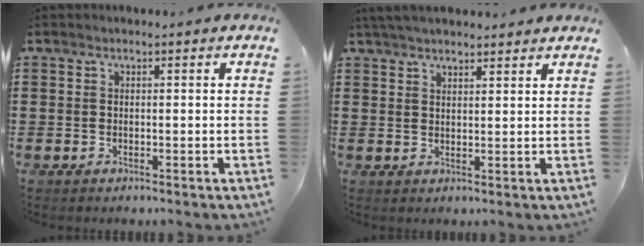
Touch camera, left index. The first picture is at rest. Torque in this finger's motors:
{"motor_torque": [1.32, 0.82, 0.68, 0.17]}